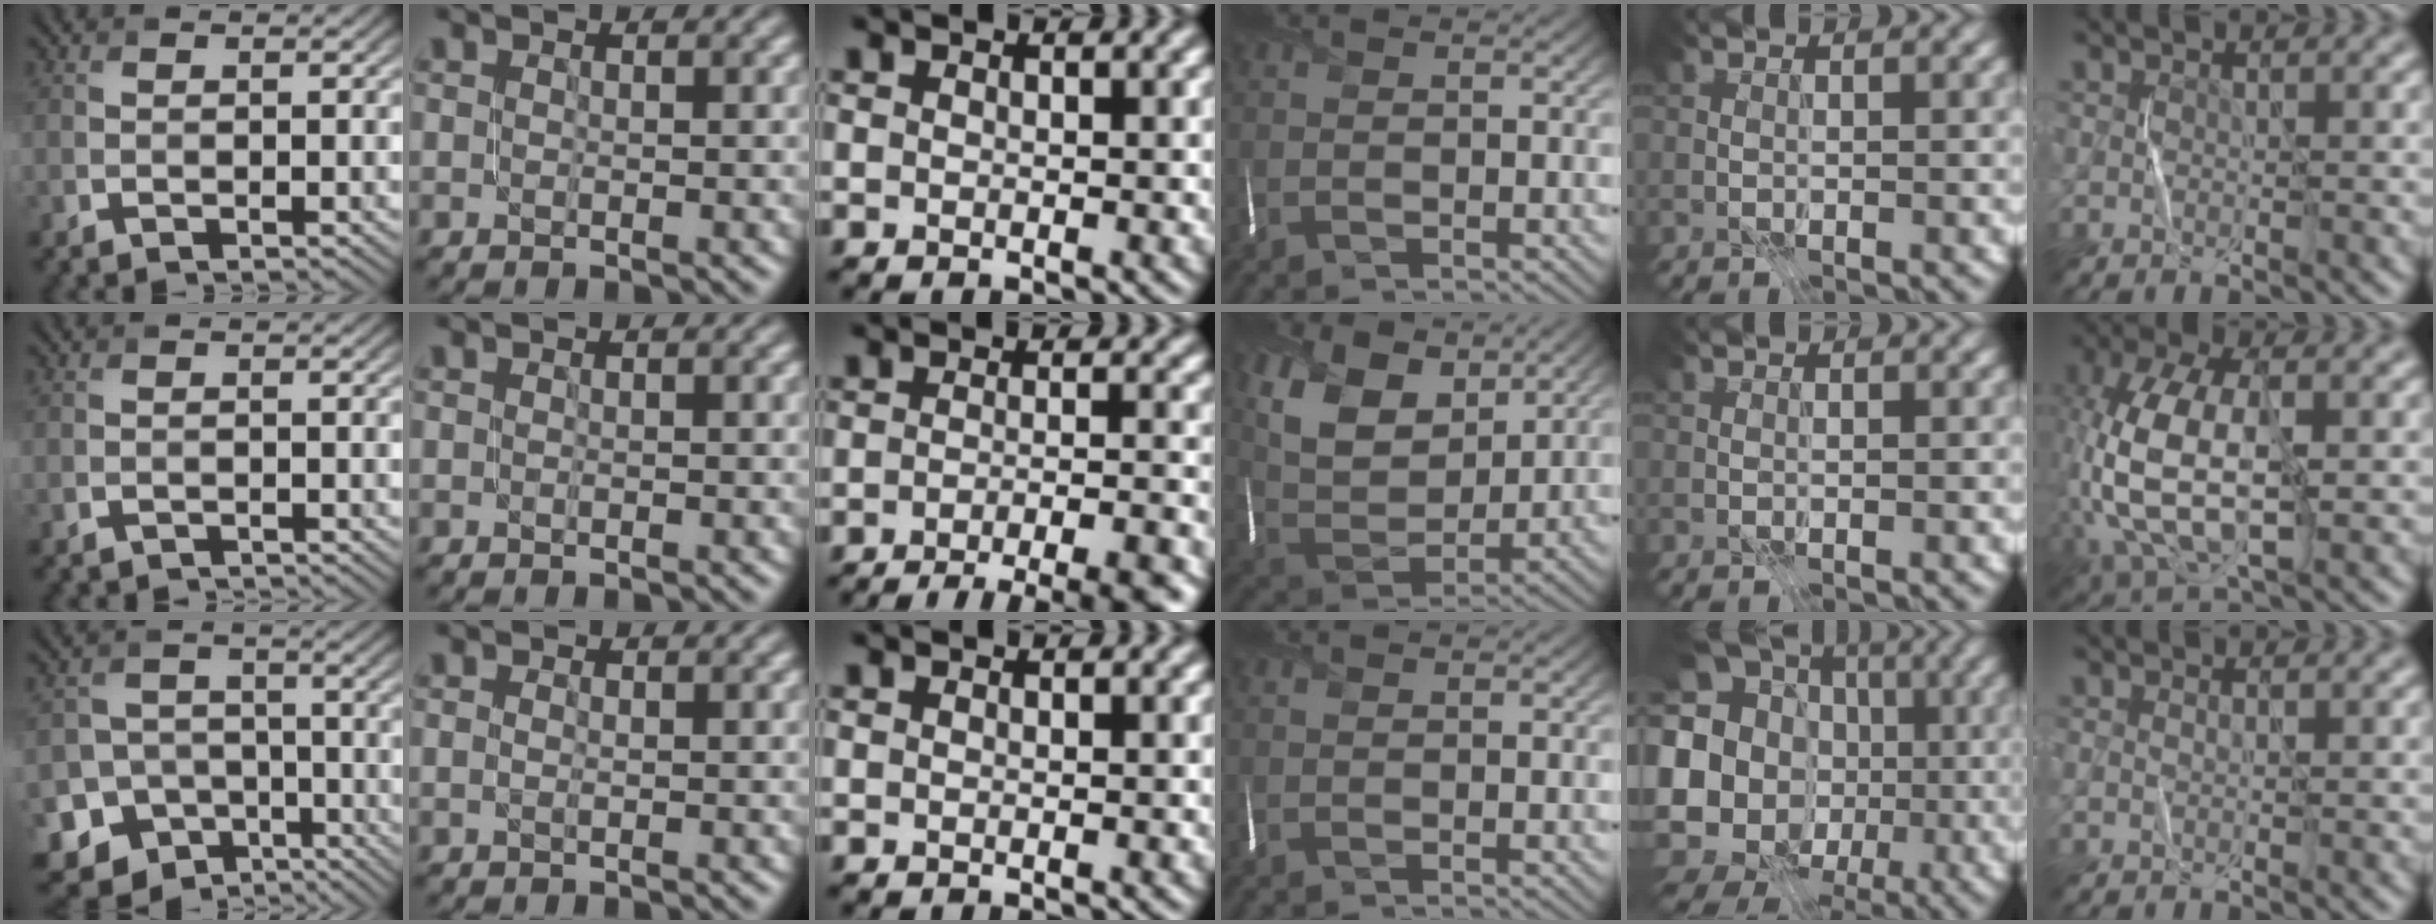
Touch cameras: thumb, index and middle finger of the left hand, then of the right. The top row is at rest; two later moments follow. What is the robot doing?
{"motion": "fold", "object": "scarf"}